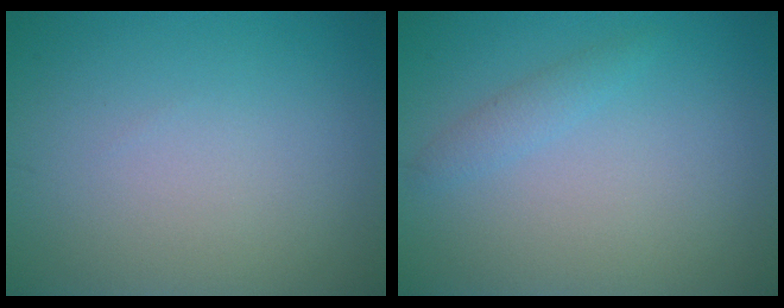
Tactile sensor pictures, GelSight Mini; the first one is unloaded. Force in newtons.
{"total": 1.3, "press": 1.3, "slide": 0.0}